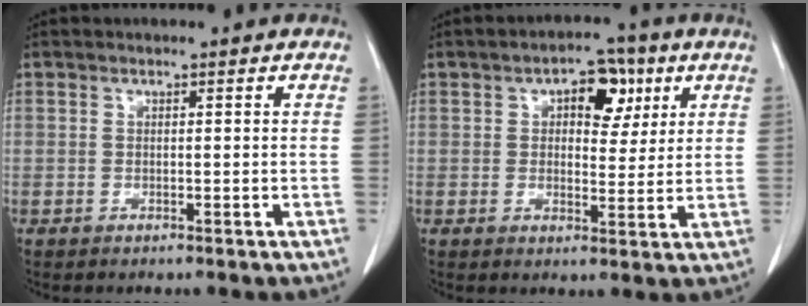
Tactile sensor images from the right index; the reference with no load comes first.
{"total": 7.2, "force": [2.7, 4.1, 5.3], "torque": [-0.068, 0.021, 0.036]}